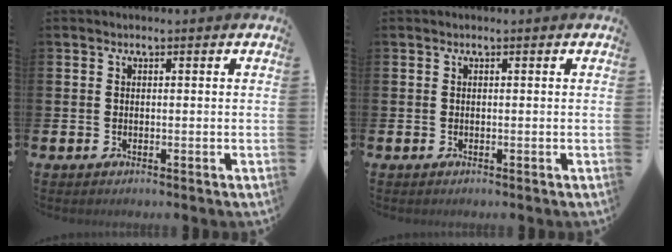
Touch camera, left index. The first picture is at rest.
{"total": 0.0}